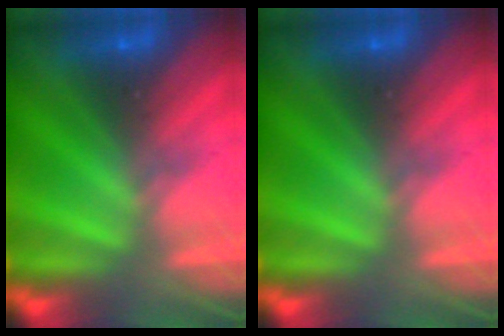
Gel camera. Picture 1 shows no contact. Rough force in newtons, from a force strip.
{"total": 0.0}